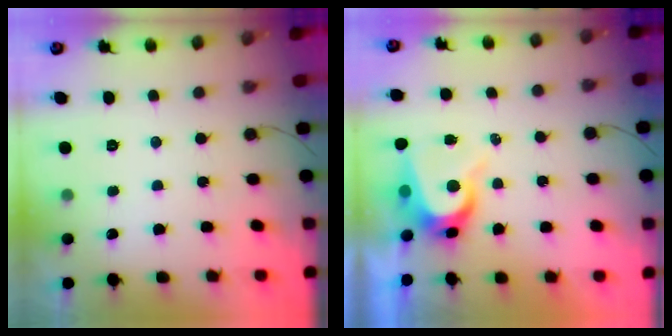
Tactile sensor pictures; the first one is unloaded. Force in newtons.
{"total": 7.5, "press": 7.4, "slide": 0.8}